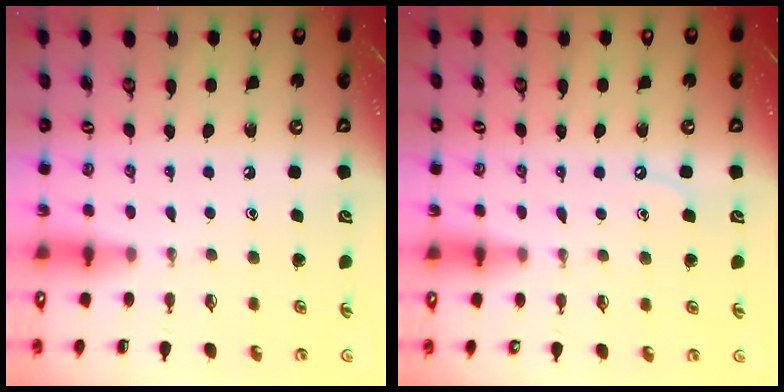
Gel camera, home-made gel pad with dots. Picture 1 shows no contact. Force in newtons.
{"total": 3.4, "press": 3.4, "slide": 0.4}